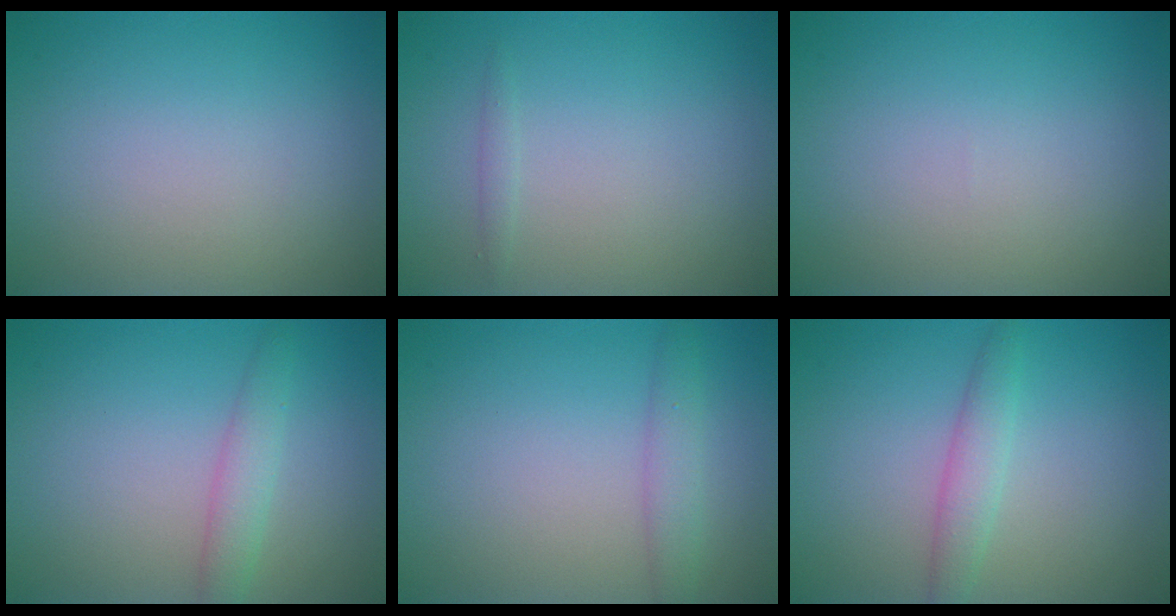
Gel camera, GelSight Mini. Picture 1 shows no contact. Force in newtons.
{"total": 0.5, "press": 0.5, "slide": 0.0}
{"total": 0.0}
{"total": 2.2, "press": 2.2, "slide": 0.1}
{"total": 2.0, "press": 2.0, "slide": 0.0}
{"total": 2.2, "press": 2.2, "slide": 0.2}